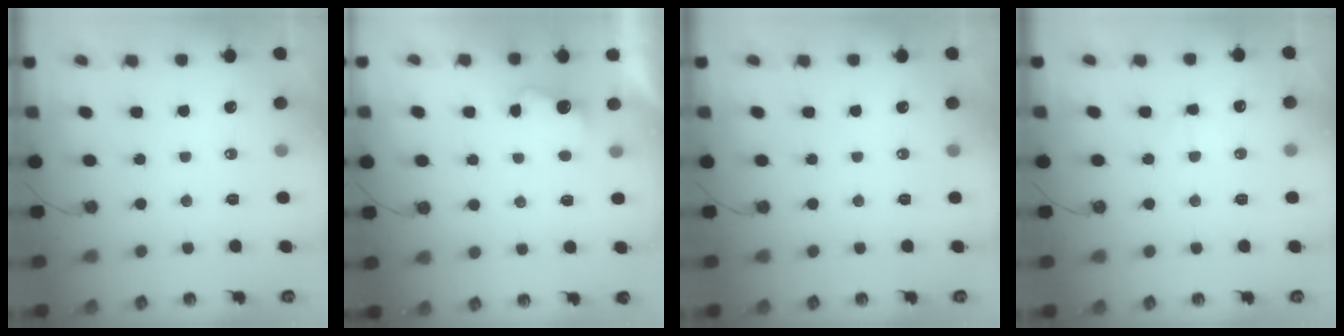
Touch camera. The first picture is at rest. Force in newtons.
{"total": 3.7, "press": 3.5, "slide": 1.0}
{"total": 0.0}
{"total": 2.2, "press": 2.1, "slide": 0.8}